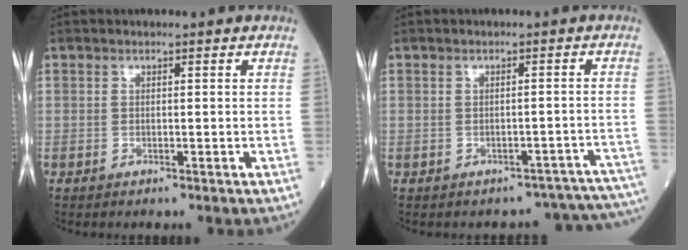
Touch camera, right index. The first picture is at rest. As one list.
[{"total": 9.5, "force": [-9.2, 2.6, 0.6], "torque": [0.020, 0.042, -0.090]}]